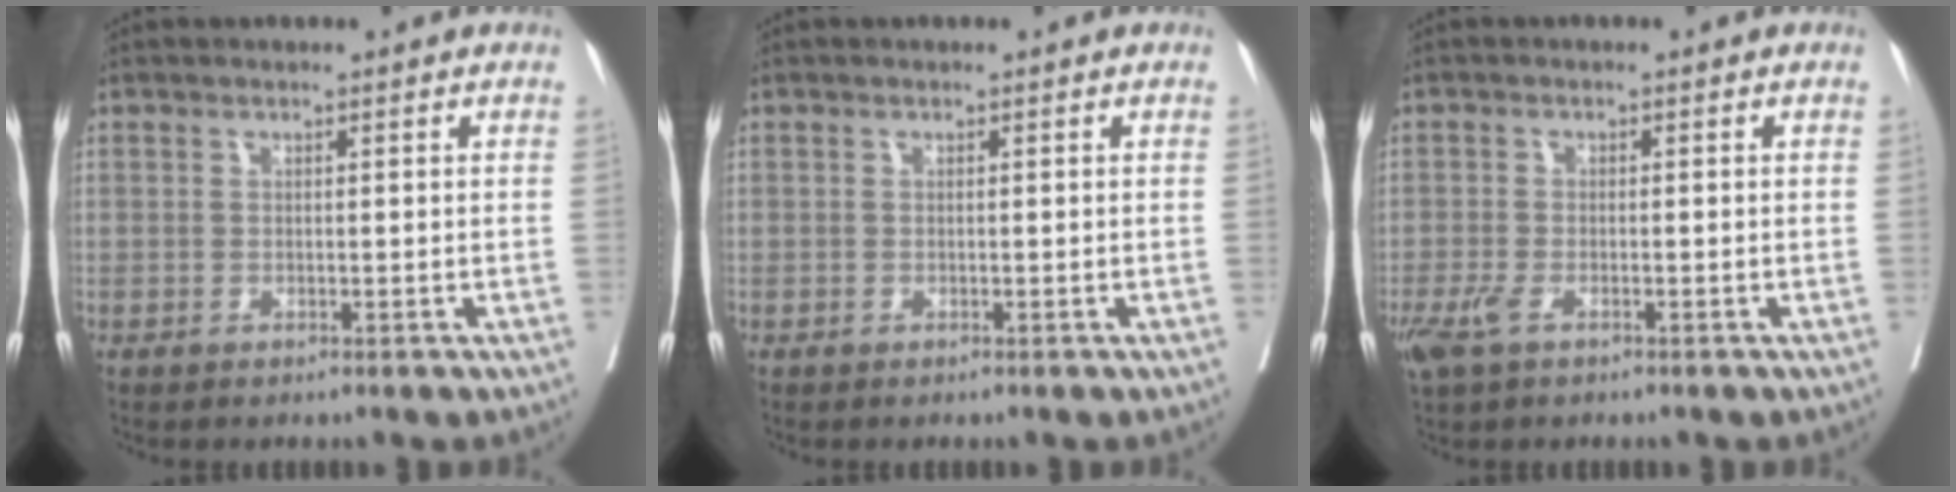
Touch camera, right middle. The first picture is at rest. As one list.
[{"total": 0.0}, {"total": 3.4, "force": [-1.9, 1.4, 2.5], "torque": [-0.060, -0.007, -0.034]}]